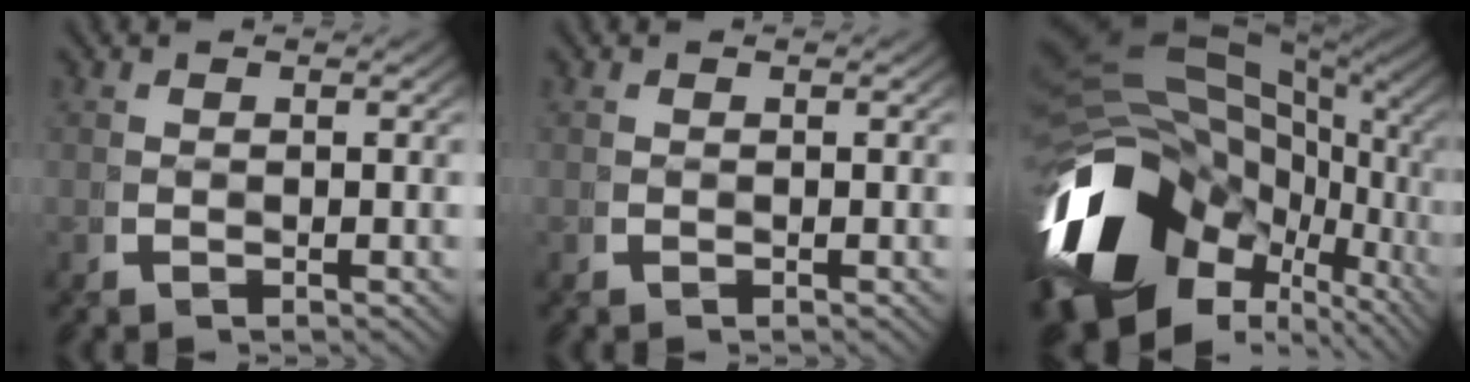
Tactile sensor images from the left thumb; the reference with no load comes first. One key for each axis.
{"total": 0.0}
{"total": 24.5, "fx": -2.9, "fy": 16.7, "fz": 17.7, "tx": -0.346, "ty": -0.054, "tz": -0.025}